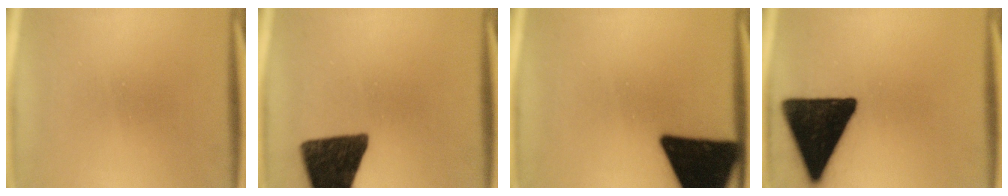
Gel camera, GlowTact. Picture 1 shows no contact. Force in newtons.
{"total": 15.5}
{"total": 20.3}
{"total": 19.3}